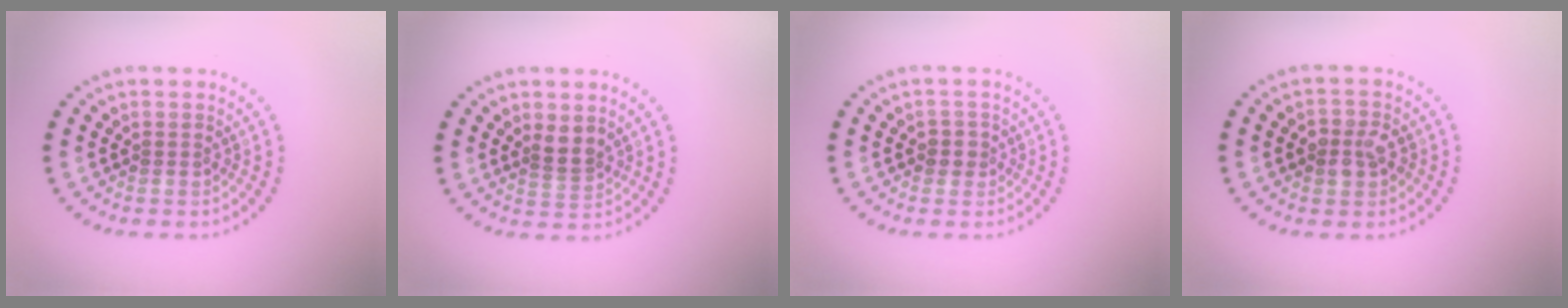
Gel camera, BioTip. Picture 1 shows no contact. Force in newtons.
{"total": 2.2, "press": 1.8, "slide": 1.3}
{"total": 1.5, "press": 1.4, "slide": 0.5}
{"total": 2.5, "press": 2.4, "slide": 0.4}